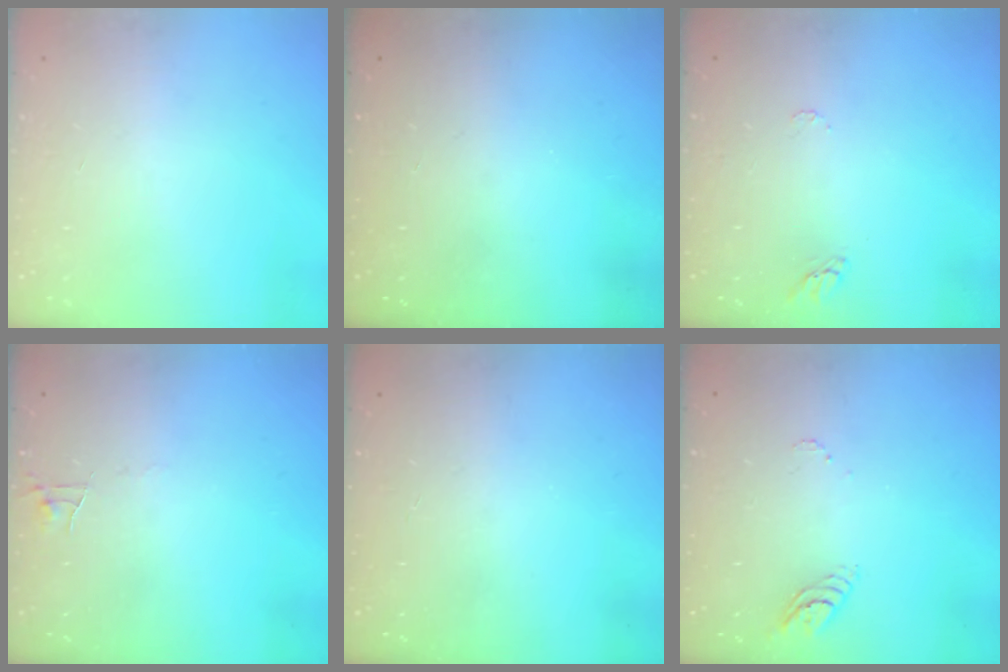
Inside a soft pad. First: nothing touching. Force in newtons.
{"total": 0.0}
{"total": 4.0, "press": 4.0, "slide": 0.3}
{"total": 3.5, "press": 3.5, "slide": 0.3}
{"total": 0.0}
{"total": 3.7, "press": 3.7, "slide": 0.5}